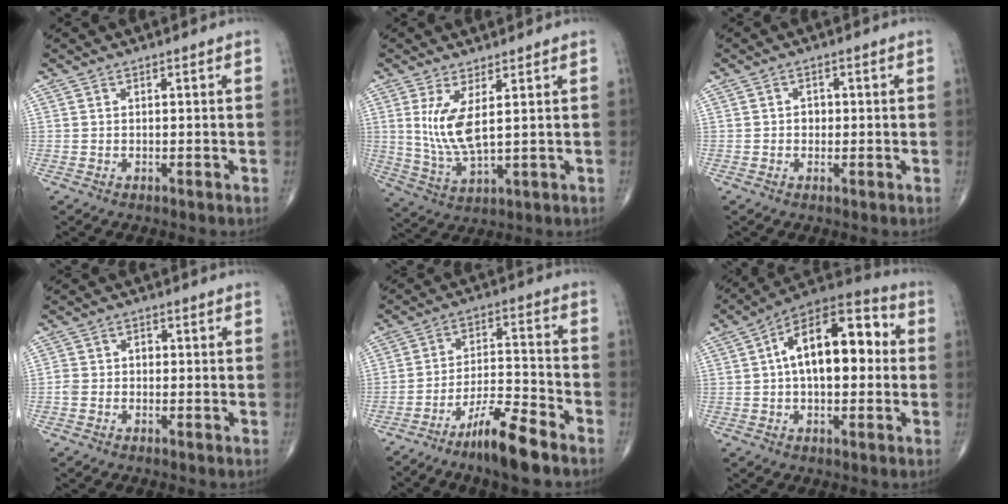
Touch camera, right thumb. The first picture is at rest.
{"total": 7.3, "force": [2.1, 2.1, 6.6], "torque": [-0.142, -0.029, 0.051]}
{"total": 1.7, "force": [0.0, 1.5, 0.9], "torque": [-0.005, 0.004, -0.002]}
{"total": 2.8, "force": [-0.5, 2.3, 1.6], "torque": [-0.024, 0.015, -0.011]}
{"total": 11.0, "force": [-7.8, 1.7, 7.5], "torque": [-0.136, 0.056, -0.140]}
{"total": 17.8, "force": [2.0, 9.2, 15.1], "torque": [-0.210, 0.041, 0.019]}